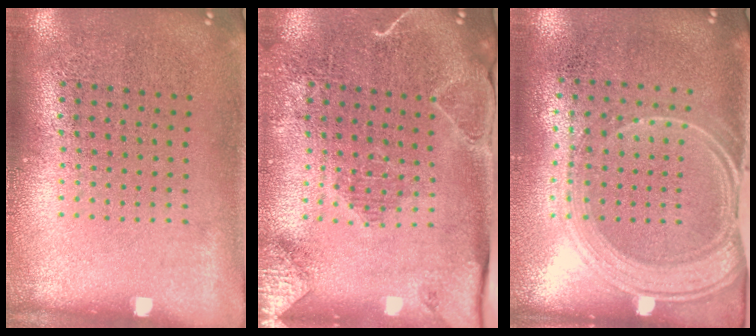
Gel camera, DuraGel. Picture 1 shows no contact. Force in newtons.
{"total": 2.0, "press": 2.0, "slide": 0.1}
{"total": 1.7, "press": 1.4, "slide": 1.0}